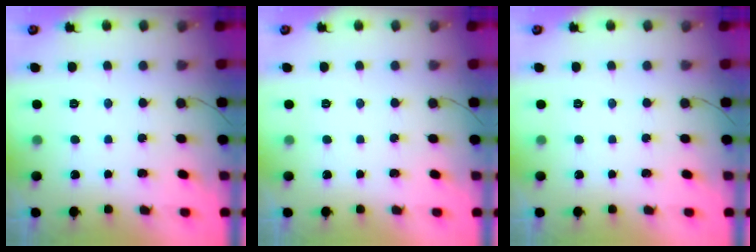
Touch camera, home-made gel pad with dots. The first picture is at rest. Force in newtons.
{"total": 0.0}
{"total": 0.0}